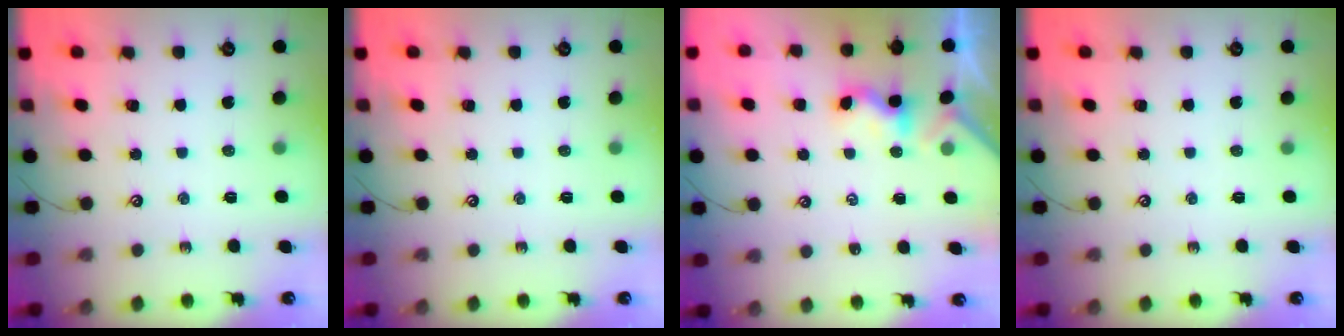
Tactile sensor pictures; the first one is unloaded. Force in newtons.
{"total": 0.0}
{"total": 1.6, "press": 1.5, "slide": 0.5}
{"total": 0.0}